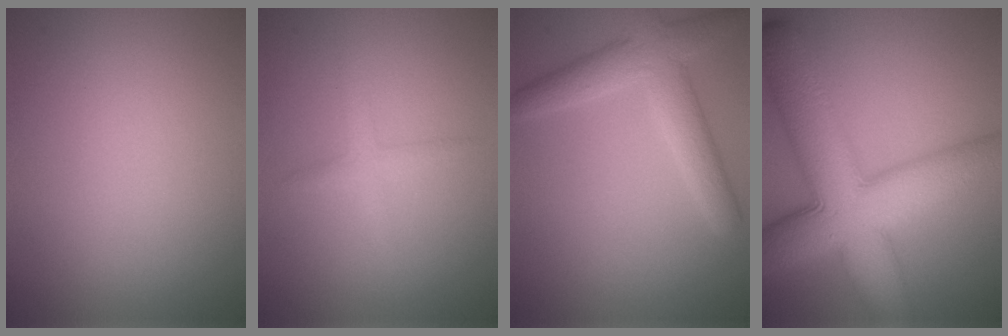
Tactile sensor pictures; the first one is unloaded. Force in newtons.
{"total": 1.7, "press": 1.7, "slide": 0.1}
{"total": 4.5, "press": 4.5, "slide": 0.2}
{"total": 12.3, "press": 12.3, "slide": 0.4}